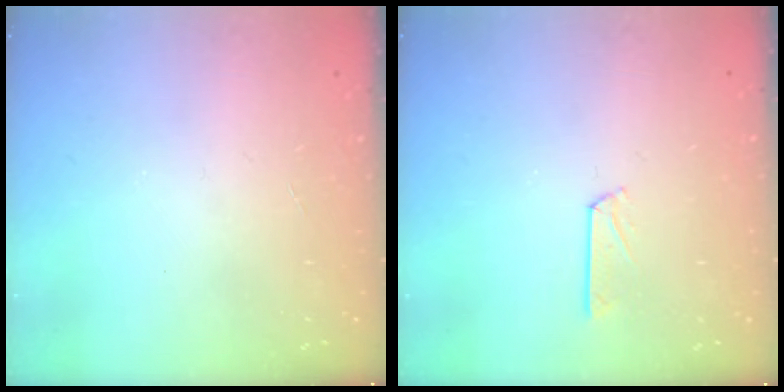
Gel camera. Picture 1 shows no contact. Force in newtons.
{"total": 3.3, "press": 3.3, "slide": 0.3}